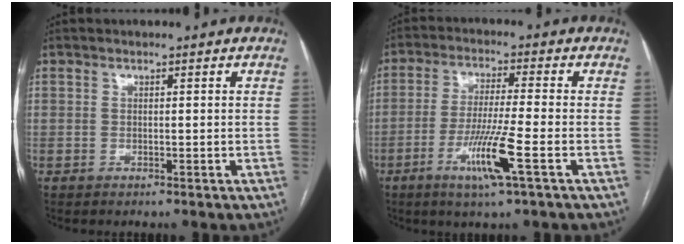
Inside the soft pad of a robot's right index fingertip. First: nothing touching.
{"total": 9.0, "force": [-3.7, -0.6, 8.2], "torque": [-0.159, -0.017, -0.071]}